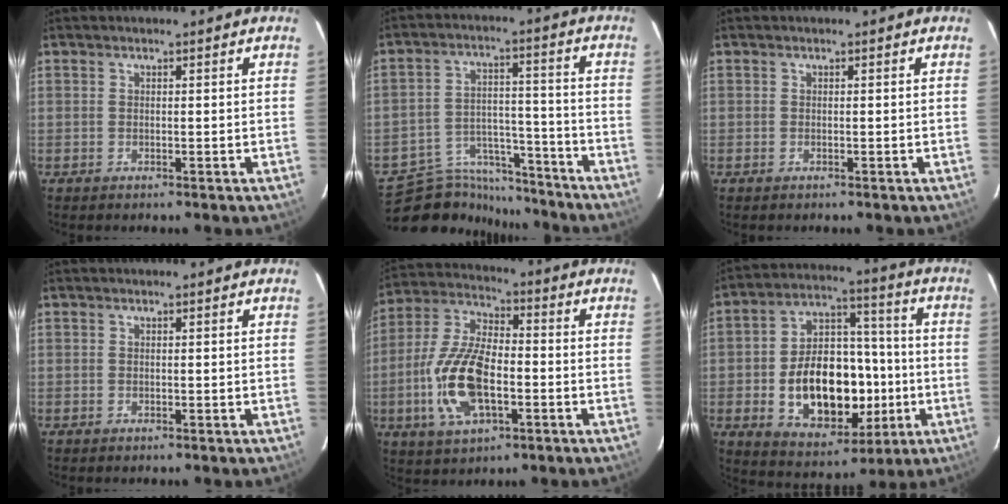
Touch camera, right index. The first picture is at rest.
{"total": 14.2, "force": [-13.2, 5.1, 1.3], "torque": [-0.043, 0.034, -0.205]}
{"total": 0.0}
{"total": 0.0}
{"total": 15.3, "force": [-3.9, 7.0, 13.0], "torque": [-0.282, 0.001, -0.072]}
{"total": 19.3, "force": [-3.8, 12.2, 14.4], "torque": [-0.269, 0.028, -0.039]}